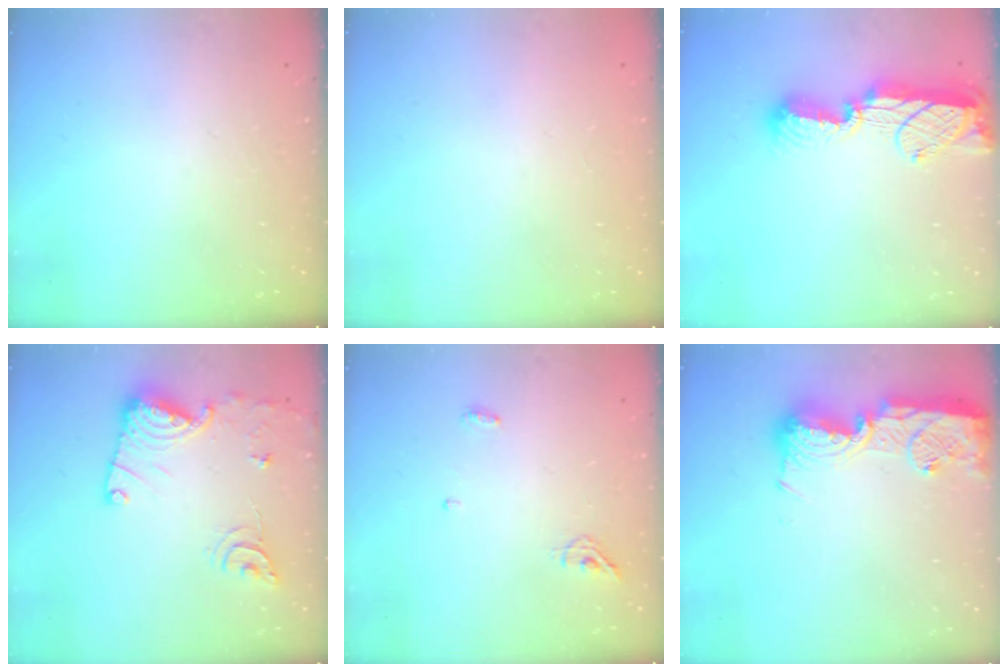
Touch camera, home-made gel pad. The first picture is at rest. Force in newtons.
{"total": 0.9, "press": 0.9, "slide": 0.0}
{"total": 12.4, "press": 12.3, "slide": 1.2}
{"total": 14.7, "press": 14.7, "slide": 0.7}
{"total": 4.9, "press": 4.8, "slide": 1.0}
{"total": 15.2, "press": 15.1, "slide": 1.2}